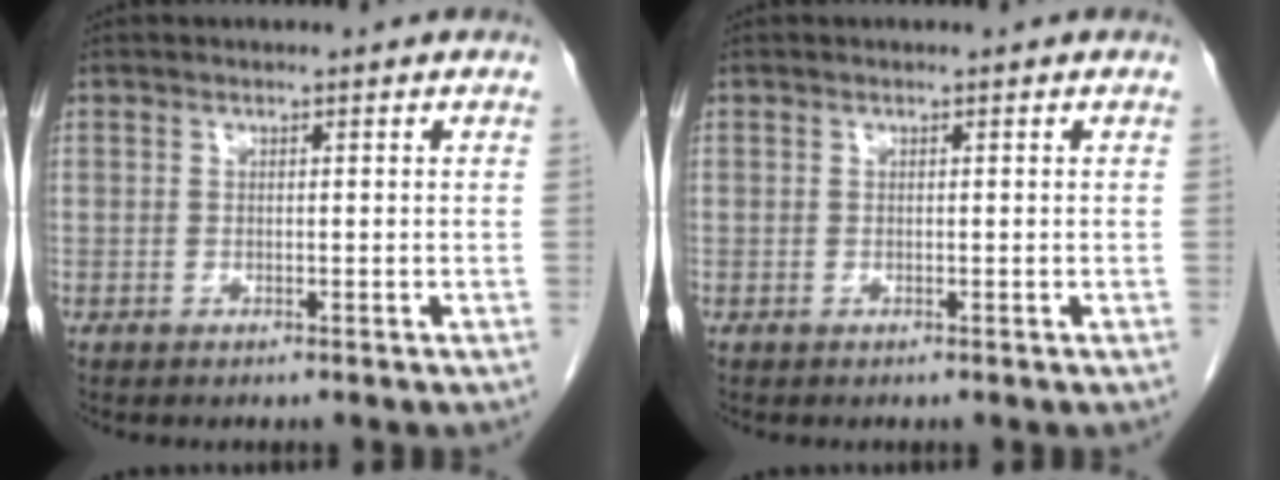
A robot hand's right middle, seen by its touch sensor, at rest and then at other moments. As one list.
[{"total": 0.0}]